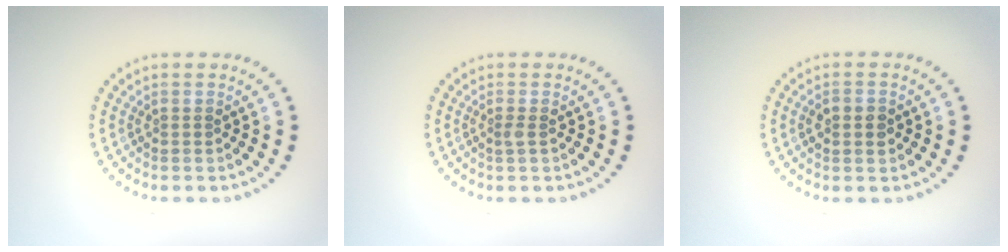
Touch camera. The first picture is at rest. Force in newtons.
{"total": 0.6, "press": 0.5, "slide": 0.3}
{"total": 1.8, "press": 1.8, "slide": 0.1}